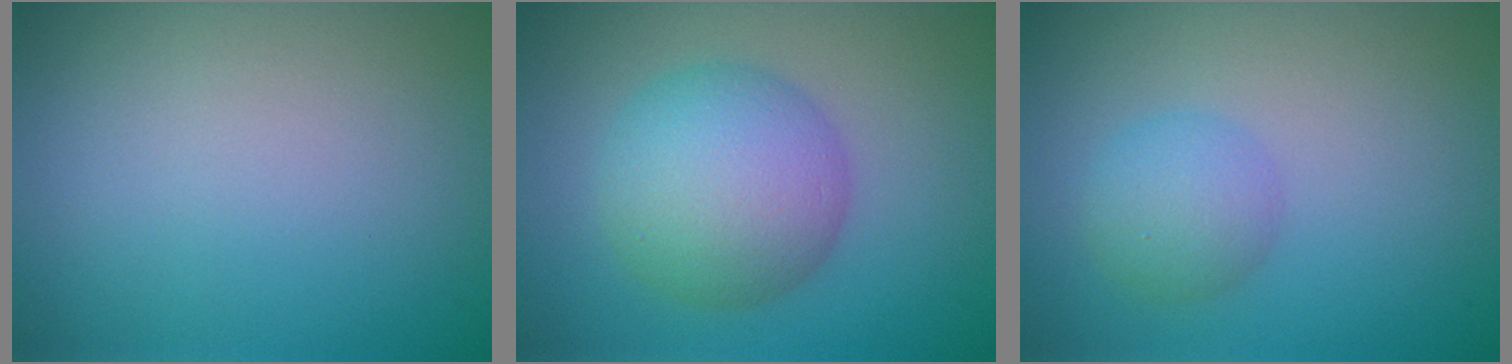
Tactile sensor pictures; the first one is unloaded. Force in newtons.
{"total": 6.9, "press": 6.9, "slide": 0.1}
{"total": 2.6, "press": 2.6, "slide": 0.1}